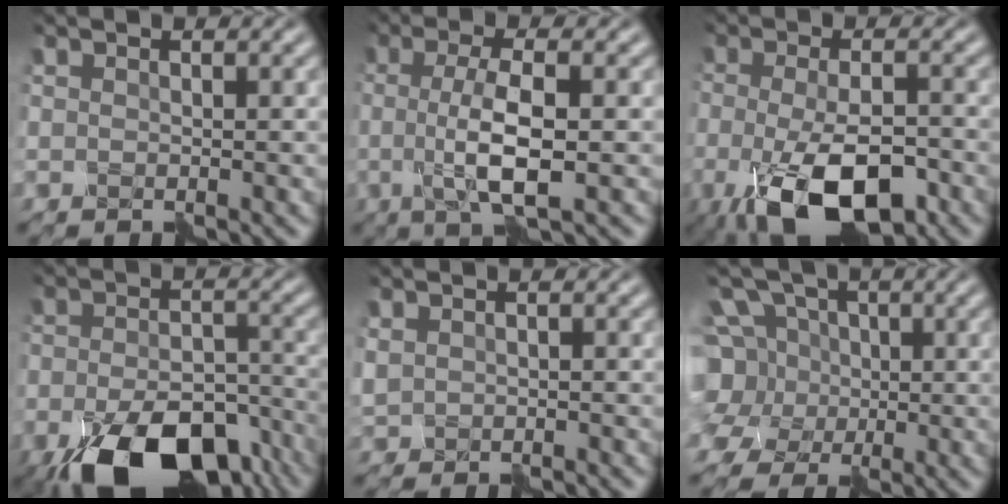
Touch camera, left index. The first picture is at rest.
{"total": 5.6, "force": [-1.0, 1.5, 5.2], "torque": [-0.095, -0.001, -0.021]}
{"total": 9.4, "force": [-4.4, 3.5, 7.6], "torque": [-0.137, -0.012, -0.077]}
{"total": 13.7, "force": [-8.3, 6.6, 8.6], "torque": [-0.160, -0.037, -0.127]}
{"total": 1.0, "force": [-0.2, 1.0, 0.3], "torque": [-0.008, -0.002, 0.001]}
{"total": 9.5, "force": [0.3, 8.6, 4.0], "torque": [-0.104, 0.037, -0.034]}